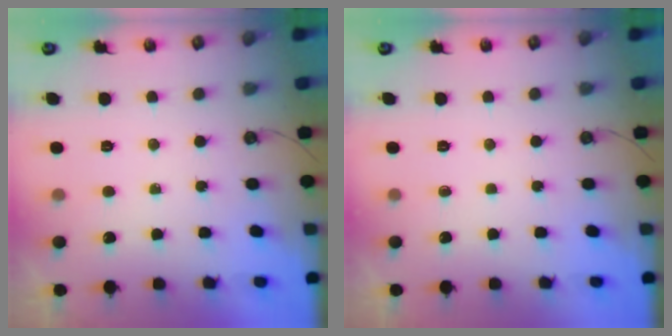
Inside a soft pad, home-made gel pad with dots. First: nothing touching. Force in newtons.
{"total": 0.0}